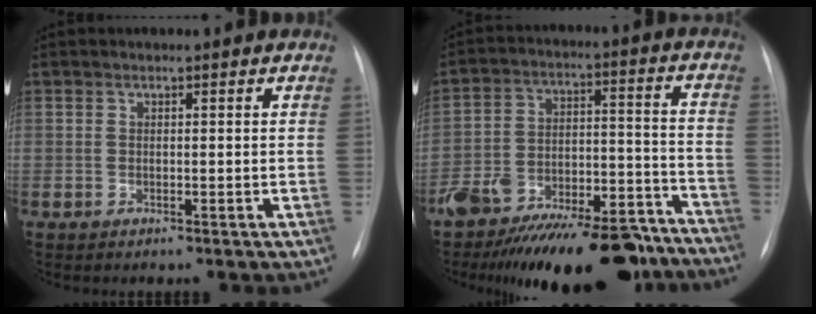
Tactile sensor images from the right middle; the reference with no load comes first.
{"total": 25.7, "force": [-21.6, 7.9, 11.5], "torque": [-0.147, 0.012, -0.316]}